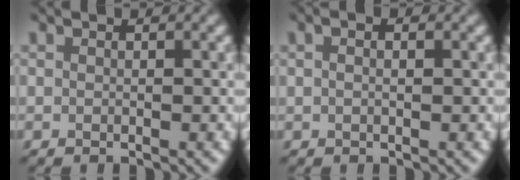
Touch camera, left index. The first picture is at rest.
{"total": 2.0, "force": [0.7, 1.1, 1.5], "torque": [-0.013, 0.005, -0.012]}